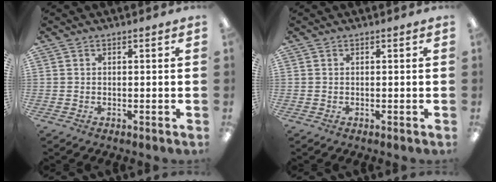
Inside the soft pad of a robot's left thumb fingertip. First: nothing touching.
{"total": 0.0}